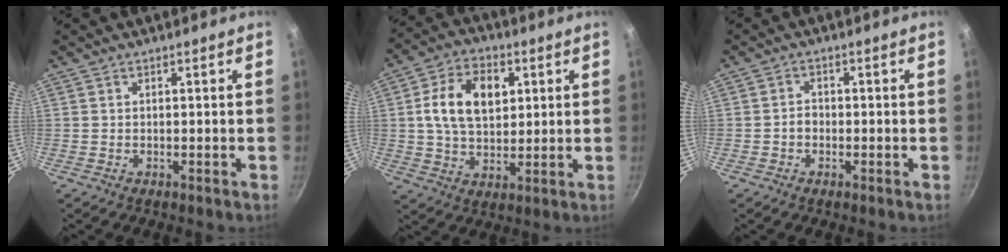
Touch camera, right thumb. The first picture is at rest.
{"total": 13.0, "force": [2.9, 8.6, 9.3], "torque": [-0.142, 0.003, 0.044]}
{"total": 1.9, "force": [-0.7, 1.4, 0.9], "torque": [-0.009, 0.014, -0.013]}